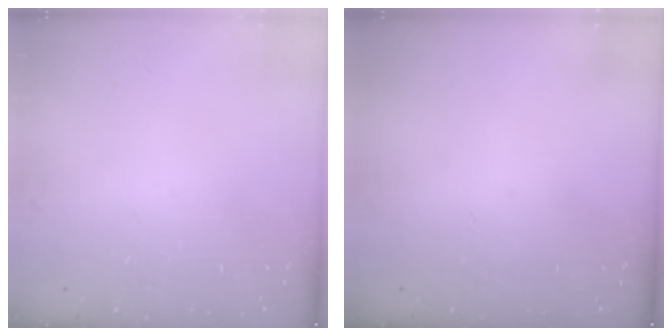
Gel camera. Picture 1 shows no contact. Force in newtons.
{"total": 0.0}